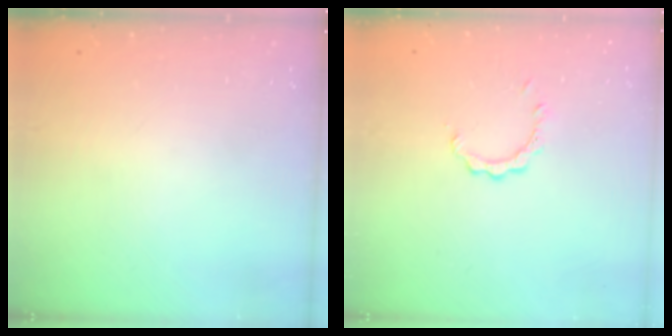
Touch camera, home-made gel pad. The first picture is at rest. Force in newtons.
{"total": 2.3, "press": 2.3, "slide": 0.3}